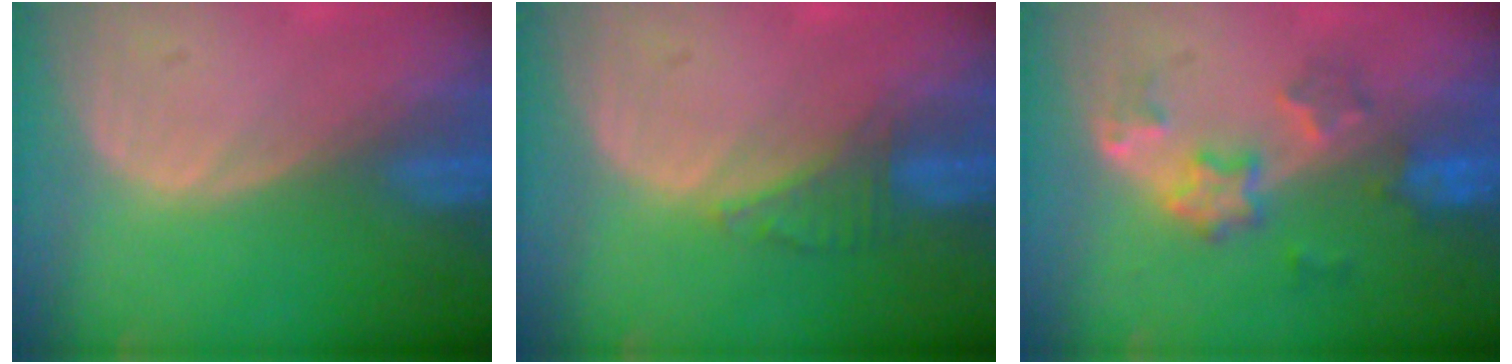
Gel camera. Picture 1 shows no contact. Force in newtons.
{"total": 2.5, "press": 2.5, "slide": 0.2}
{"total": 5.9, "press": 5.7, "slide": 1.8}